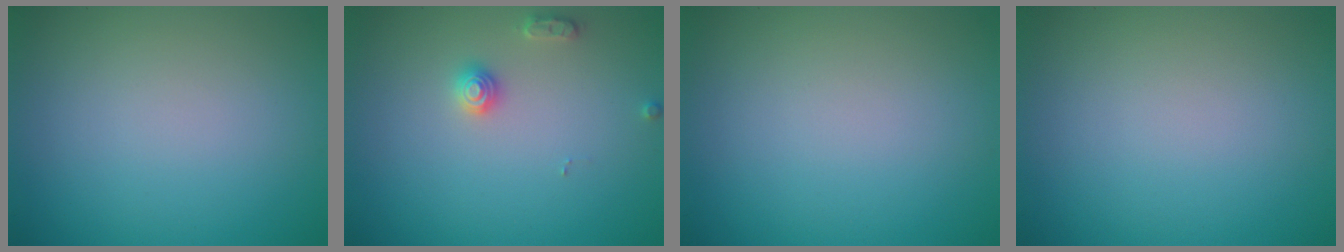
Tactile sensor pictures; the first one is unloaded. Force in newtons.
{"total": 1.7, "press": 1.7, "slide": 0.3}
{"total": 0.0}
{"total": 0.0}